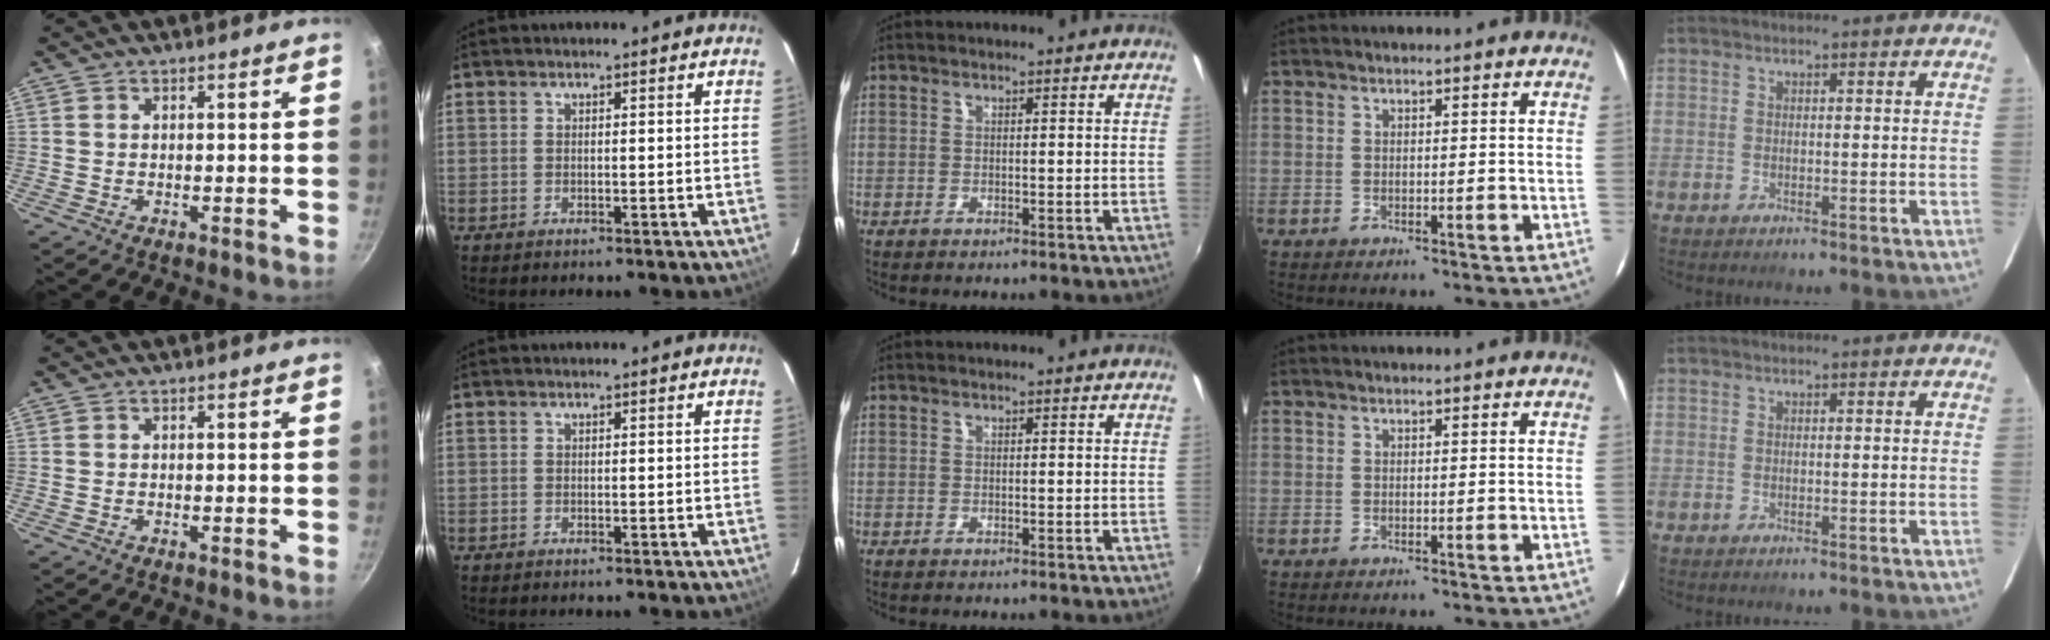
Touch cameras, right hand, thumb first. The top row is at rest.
{}